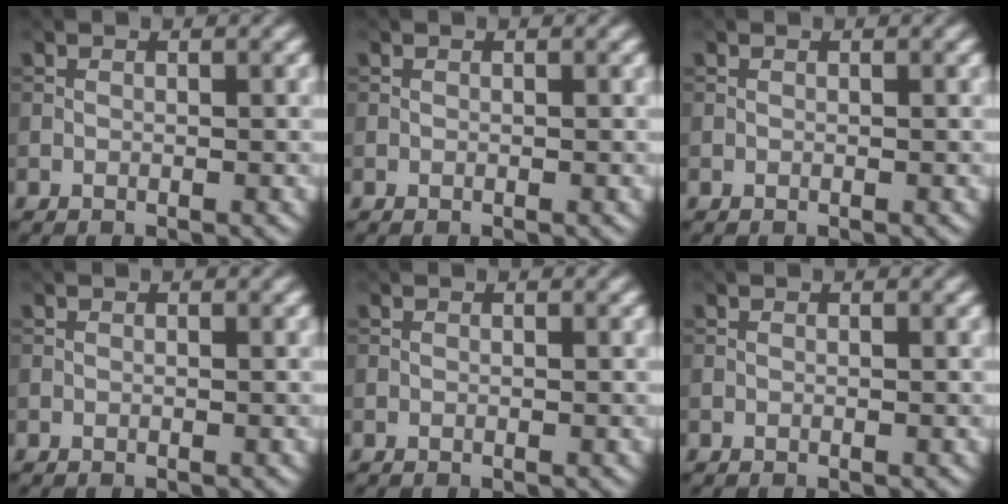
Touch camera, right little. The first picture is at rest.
{"total": 0.0}
{"total": 0.0}
{"total": 0.0}
{"total": 0.0}
{"total": 0.0}